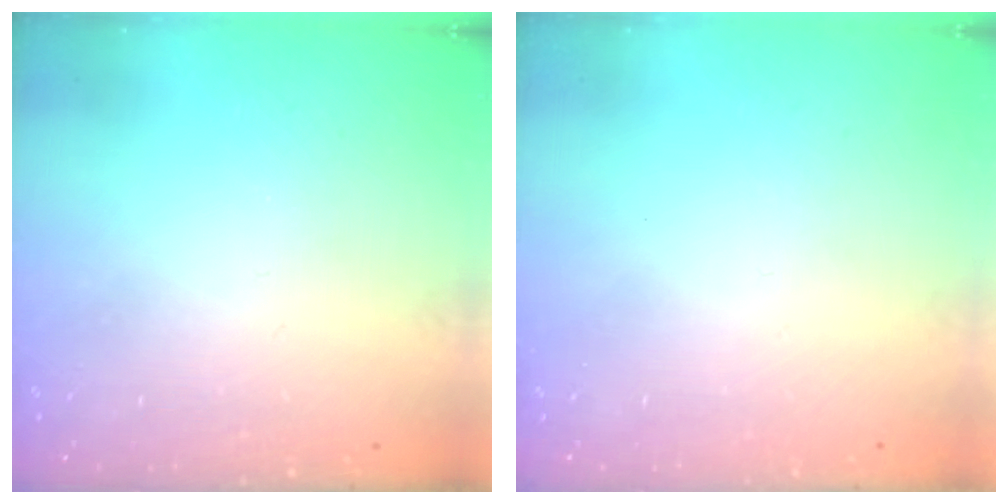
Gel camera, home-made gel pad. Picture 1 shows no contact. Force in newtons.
{"total": 1.6, "press": 1.6, "slide": 0.1}